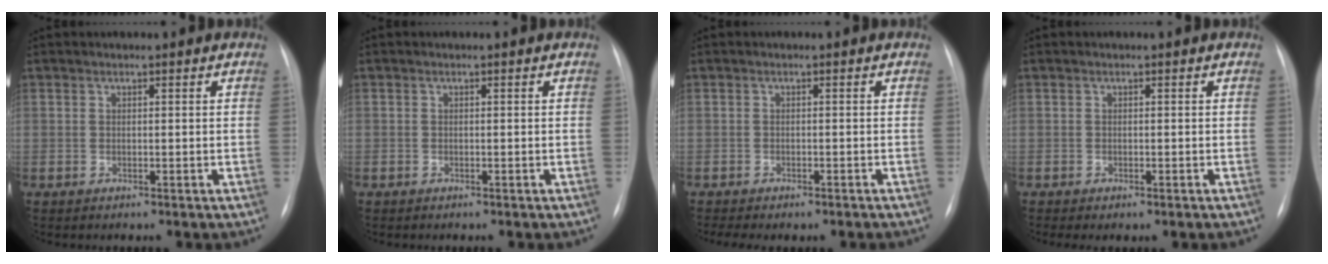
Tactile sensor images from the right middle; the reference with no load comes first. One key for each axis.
{"total": 0.0}
{"total": 4.7, "fx": -4.0, "fy": 1.1, "fz": 2.2, "tx": -0.028, "ty": 0.000, "tz": -0.046}
{"total": 1.4, "fx": -1.0, "fy": 0.2, "fz": 0.9, "tx": -0.015, "ty": -0.006, "tz": -0.010}